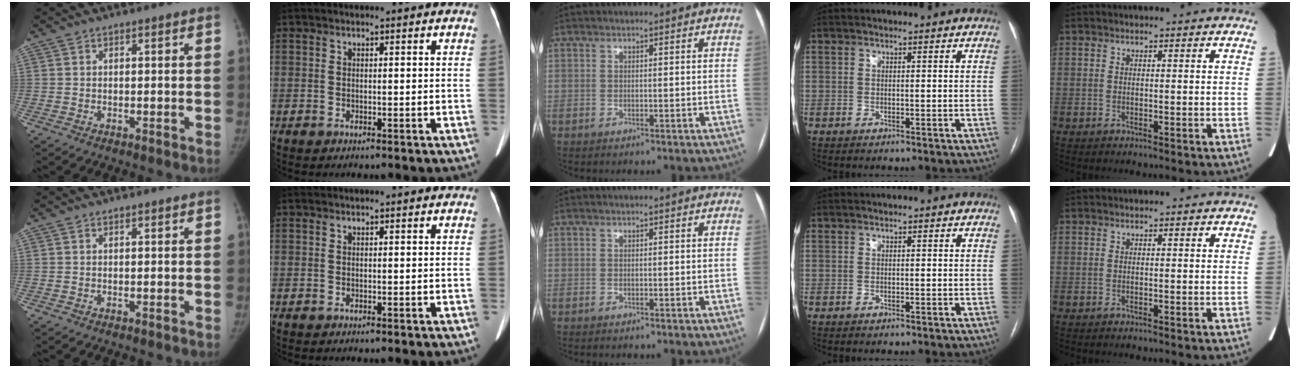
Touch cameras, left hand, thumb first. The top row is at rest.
{}